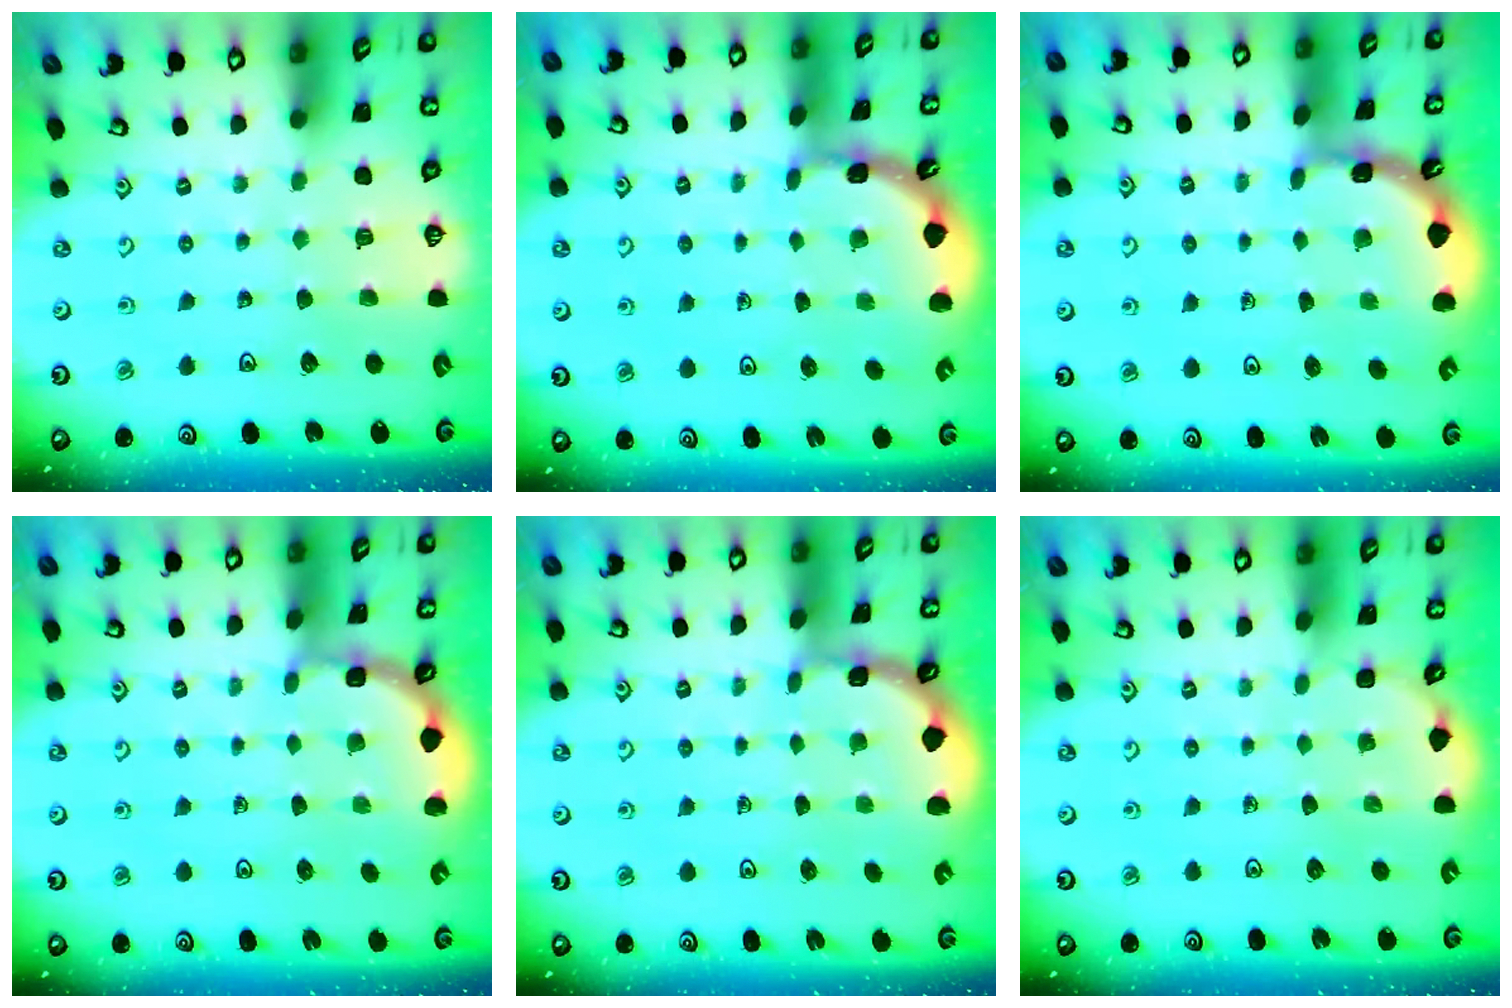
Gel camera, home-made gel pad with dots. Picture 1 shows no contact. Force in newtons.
{"total": 1.6, "press": 1.6, "slide": 0.3}
{"total": 1.9, "press": 1.9, "slide": 0.1}
{"total": 1.9, "press": 1.9, "slide": 0.1}
{"total": 1.6, "press": 1.6, "slide": 0.1}
{"total": 2.4, "press": 2.0, "slide": 1.3}